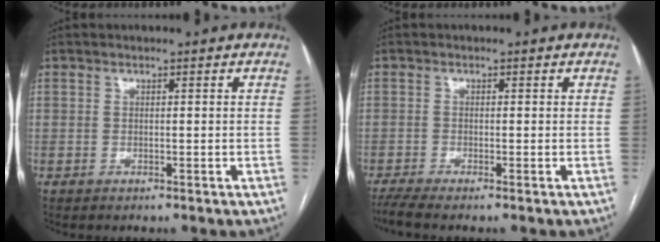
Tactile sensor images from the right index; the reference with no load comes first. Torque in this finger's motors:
{"motor_torque": [0.35, -0.38, 0.12, 0.02]}